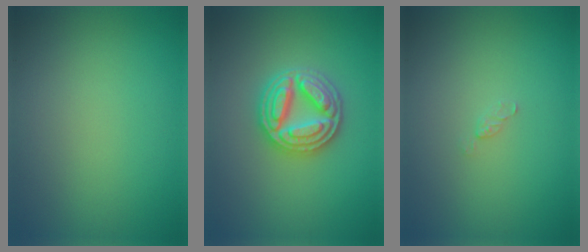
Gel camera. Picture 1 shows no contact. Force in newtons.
{"total": 5.0, "press": 4.9, "slide": 0.9}
{"total": 0.6, "press": 0.6, "slide": 0.1}